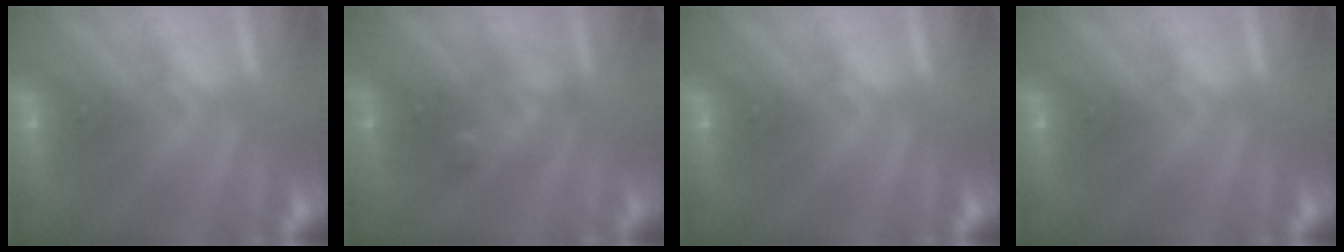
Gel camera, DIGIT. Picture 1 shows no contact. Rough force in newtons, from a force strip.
{"total": 2.3}
{"total": 0.0}
{"total": 0.0}